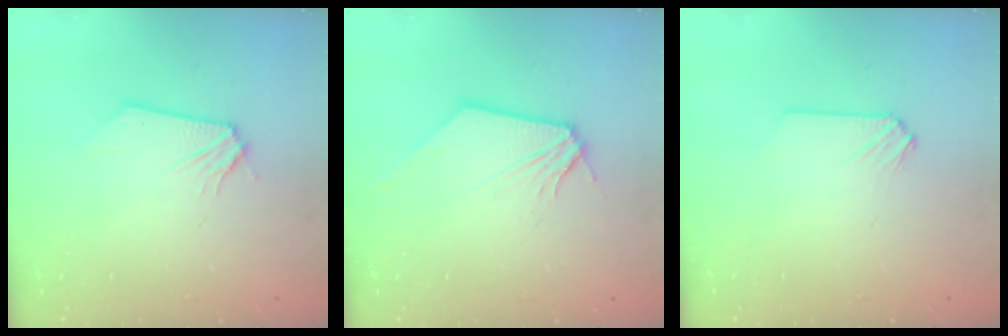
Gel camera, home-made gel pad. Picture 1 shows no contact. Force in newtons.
{"total": 0.7, "press": 0.7, "slide": 0.2}
{"total": 0.0}